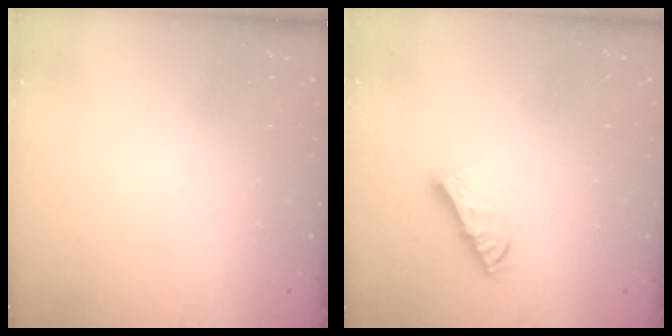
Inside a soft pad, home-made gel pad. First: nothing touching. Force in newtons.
{"total": 5.7, "press": 5.7, "slide": 0.4}